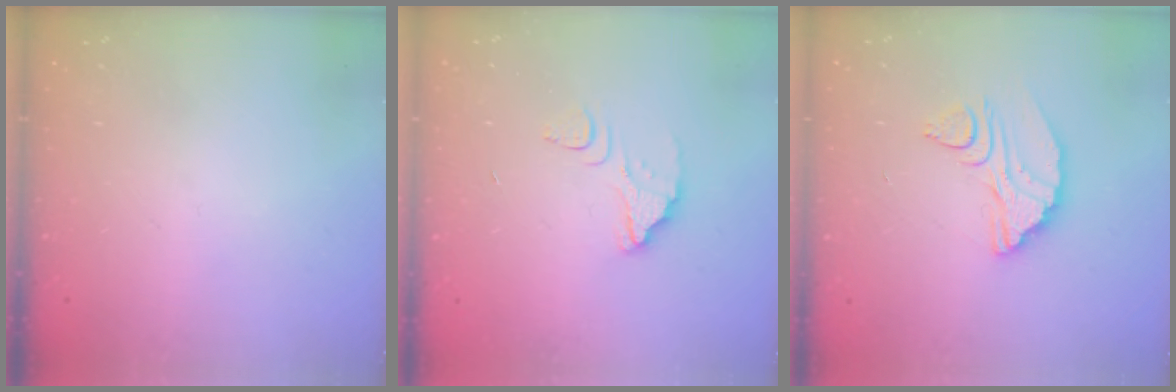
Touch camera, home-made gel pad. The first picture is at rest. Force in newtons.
{"total": 3.5, "press": 3.5, "slide": 0.2}
{"total": 9.4, "press": 9.3, "slide": 0.7}